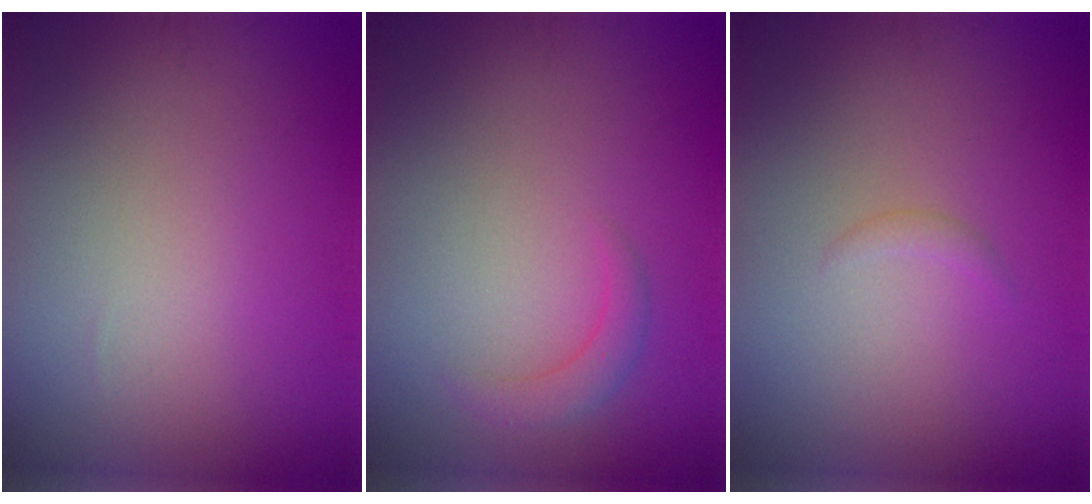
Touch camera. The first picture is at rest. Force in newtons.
{"total": 1.7, "press": 1.7, "slide": 0.2}
{"total": 0.7, "press": 0.7, "slide": 0.1}